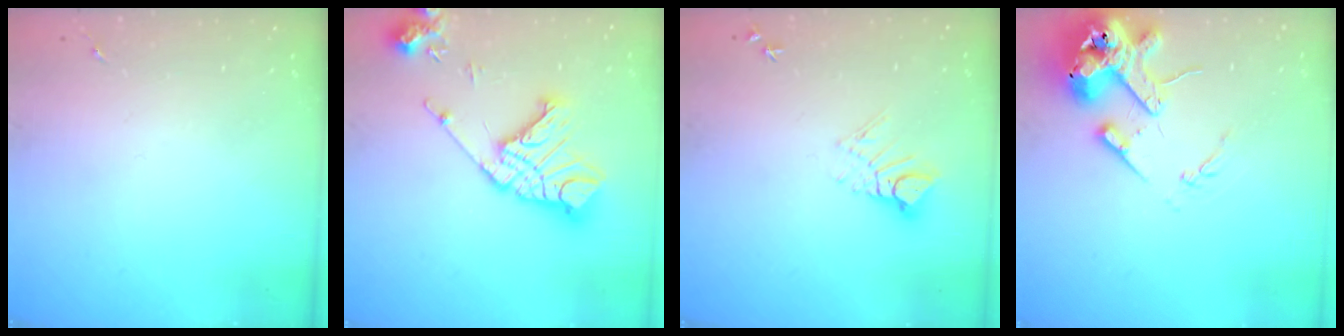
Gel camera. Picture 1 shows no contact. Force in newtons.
{"total": 18.0, "press": 17.9, "slide": 2.5}
{"total": 7.4, "press": 7.3, "slide": 0.9}
{"total": 16.3, "press": 16.0, "slide": 2.6}